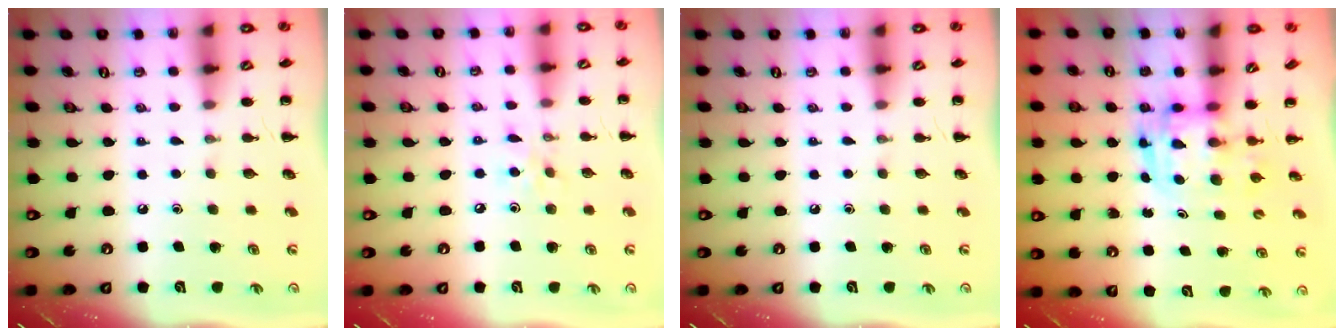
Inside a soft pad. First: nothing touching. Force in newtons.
{"total": 3.6, "press": 3.5, "slide": 0.9}
{"total": 0.0}
{"total": 3.2, "press": 3.2, "slide": 0.7}